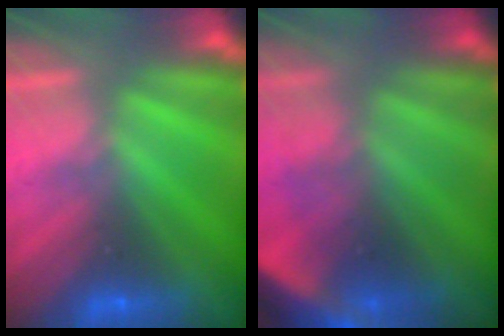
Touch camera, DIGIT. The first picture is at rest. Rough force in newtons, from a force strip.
{"total": 4.5}